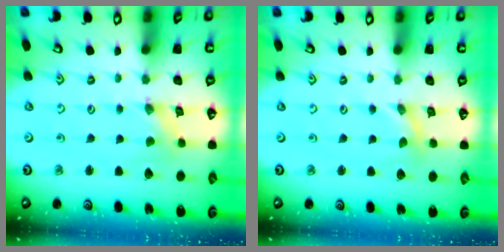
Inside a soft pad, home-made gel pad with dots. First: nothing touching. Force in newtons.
{"total": 0.0}